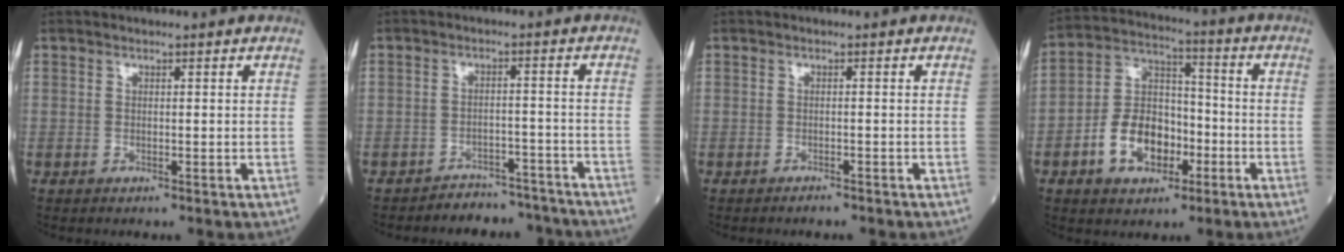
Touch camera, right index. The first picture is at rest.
{"total": 7.2, "force": [-6.8, 2.3, -0.6], "torque": [0.022, 0.021, -0.089]}
{"total": 1.2, "force": [-1.1, 0.1, 0.4], "torque": [-0.011, -0.001, -0.015]}
{"total": 10.9, "force": [-4.1, 6.9, 7.4], "torque": [-0.154, 0.024, -0.071]}